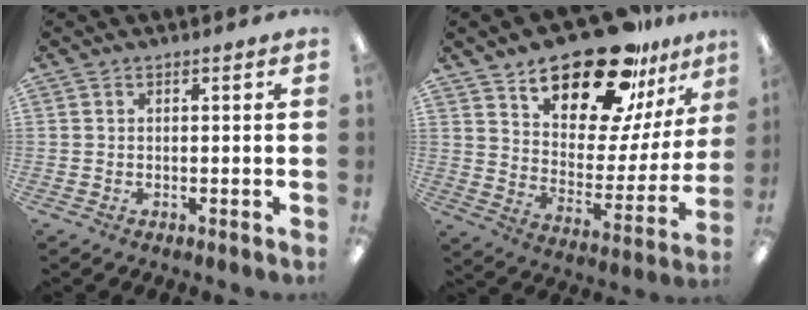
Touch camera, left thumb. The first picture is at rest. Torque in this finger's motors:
{"motor_torque": [0.39, 0.75, 1.26, -1.51, 0.11]}